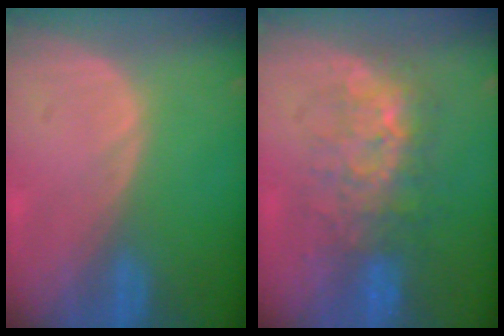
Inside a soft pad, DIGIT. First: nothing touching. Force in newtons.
{"total": 7.9, "press": 7.7, "slide": 1.6}